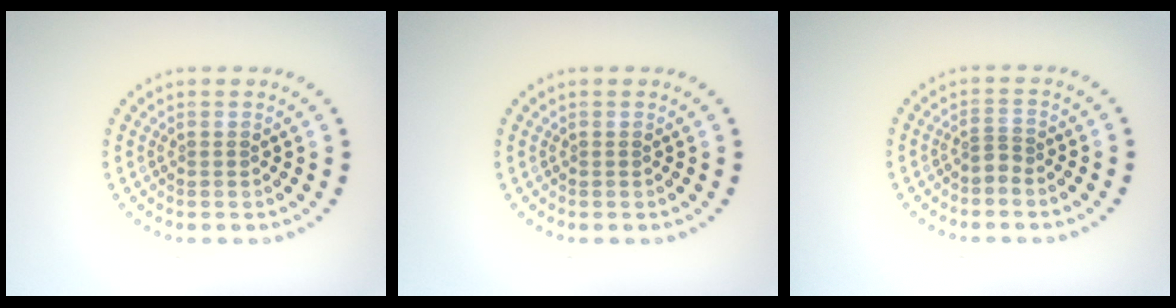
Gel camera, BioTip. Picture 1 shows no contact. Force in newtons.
{"total": 0.0}
{"total": 1.0, "press": 0.6, "slide": 0.8}